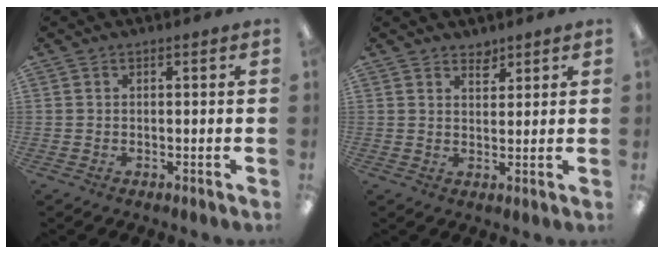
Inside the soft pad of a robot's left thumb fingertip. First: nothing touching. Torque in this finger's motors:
{"motor_torque": [-0.14, -0.13, -0.23, -0.36, -0.02]}